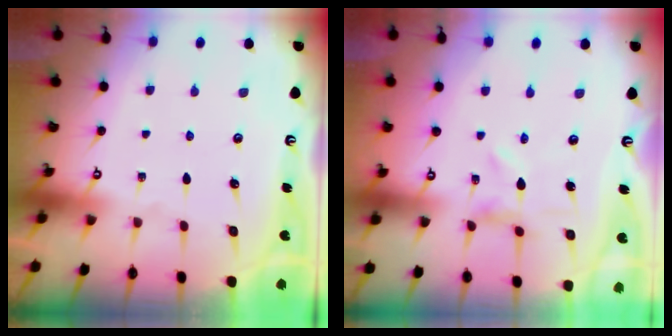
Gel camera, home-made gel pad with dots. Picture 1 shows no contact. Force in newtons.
{"total": 0.7, "press": 0.7, "slide": 0.2}